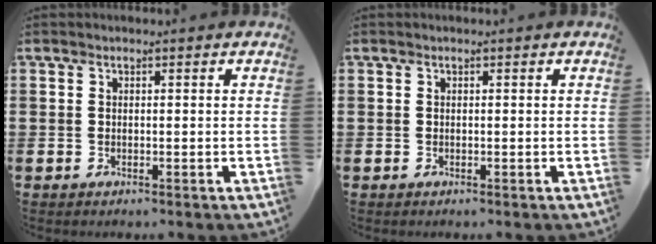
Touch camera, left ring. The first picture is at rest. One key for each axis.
{"total": 0.0}